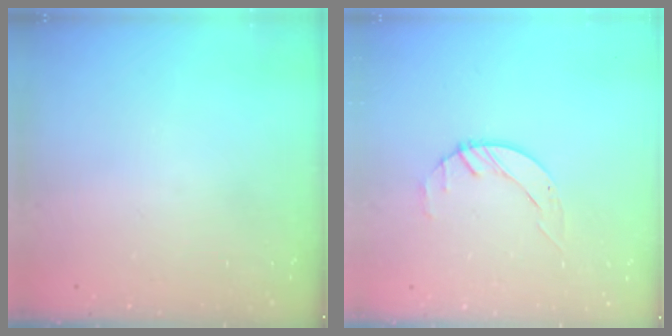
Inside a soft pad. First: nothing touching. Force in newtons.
{"total": 2.1, "press": 2.0, "slide": 0.3}